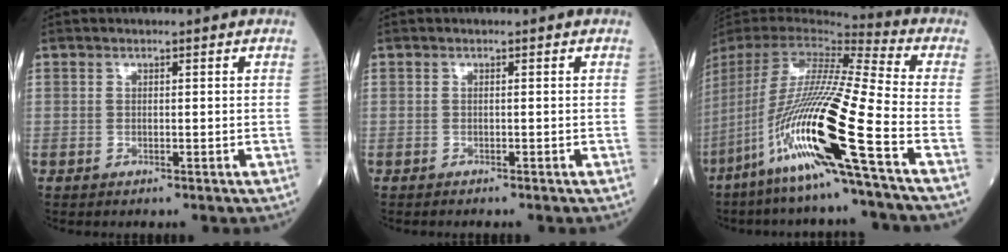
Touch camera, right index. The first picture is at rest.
{"total": 1.0, "force": [-0.9, 0.1, 0.4], "torque": [-0.005, -0.001, -0.012]}
{"total": 22.6, "force": [-10.3, -1.6, 20.0], "torque": [-0.417, -0.049, -0.209]}